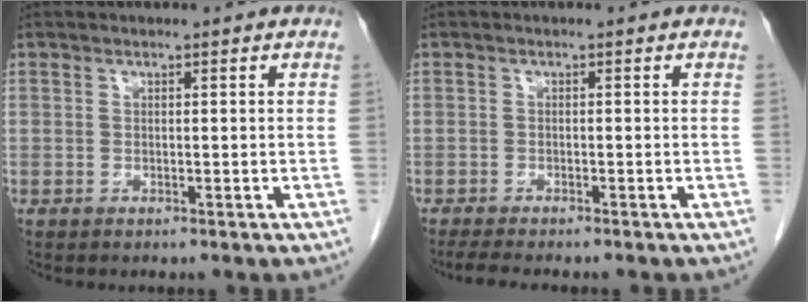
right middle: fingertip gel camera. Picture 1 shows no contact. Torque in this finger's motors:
{"motor_torque": [0.18, -0.09, 0.00, 0.01]}